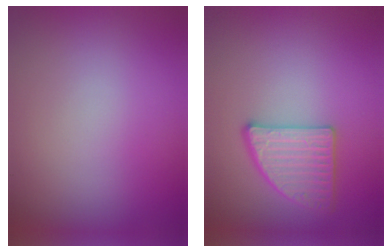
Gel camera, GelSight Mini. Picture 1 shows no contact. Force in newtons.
{"total": 3.5, "press": 3.3, "slide": 1.1}